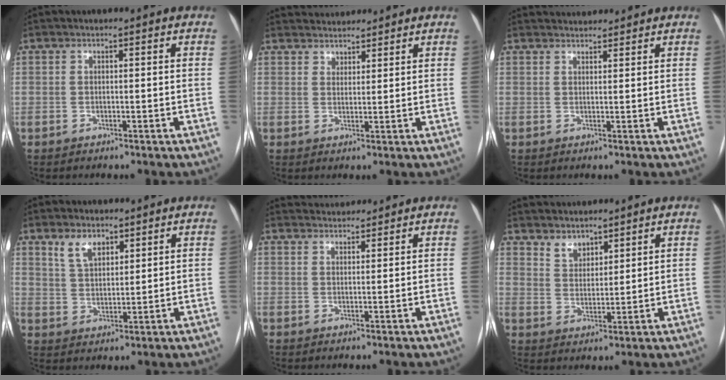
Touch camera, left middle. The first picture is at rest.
{"total": 5.2, "force": [5.0, 1.5, 0.4], "torque": [-0.004, 0.023, 0.077]}
{"total": 3.6, "force": [3.6, 0.4, 0.2], "torque": [-0.008, 0.024, 0.055]}
{"total": 5.1, "force": [3.6, 2.6, 2.4], "torque": [-0.051, 0.006, 0.074]}
{"total": 4.5, "force": [4.5, 0.4, 0.2], "torque": [-0.010, 0.026, 0.070]}
{"total": 4.2, "force": [3.5, 2.1, 1.1], "torque": [-0.023, 0.005, 0.071]}